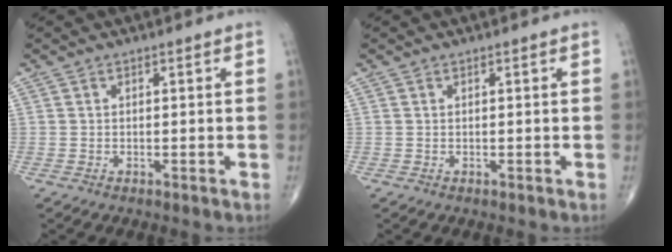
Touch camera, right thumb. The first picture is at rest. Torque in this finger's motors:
{"motor_torque": [-0.06, -0.12, -0.13, -0.15, 0.01]}